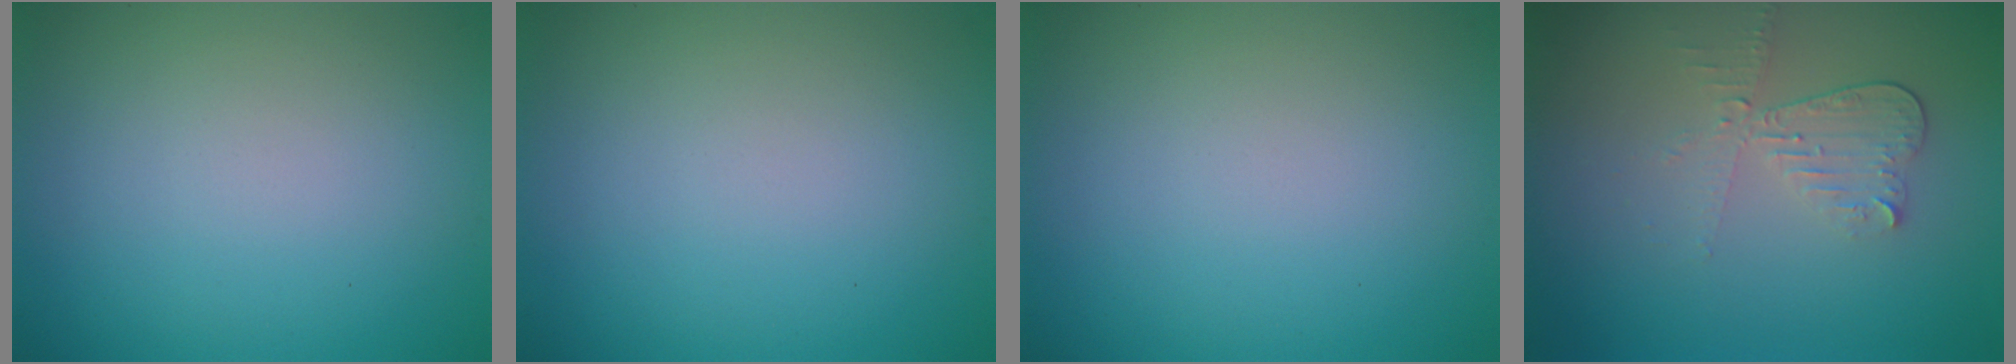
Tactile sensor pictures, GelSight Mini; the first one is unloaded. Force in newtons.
{"total": 0.0}
{"total": 0.0}
{"total": 2.5, "press": 2.3, "slide": 0.9}